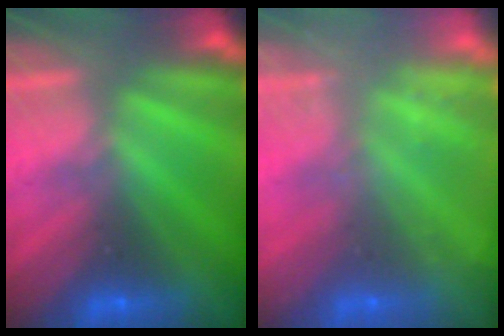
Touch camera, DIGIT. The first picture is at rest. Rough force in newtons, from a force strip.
{"total": 2.4}